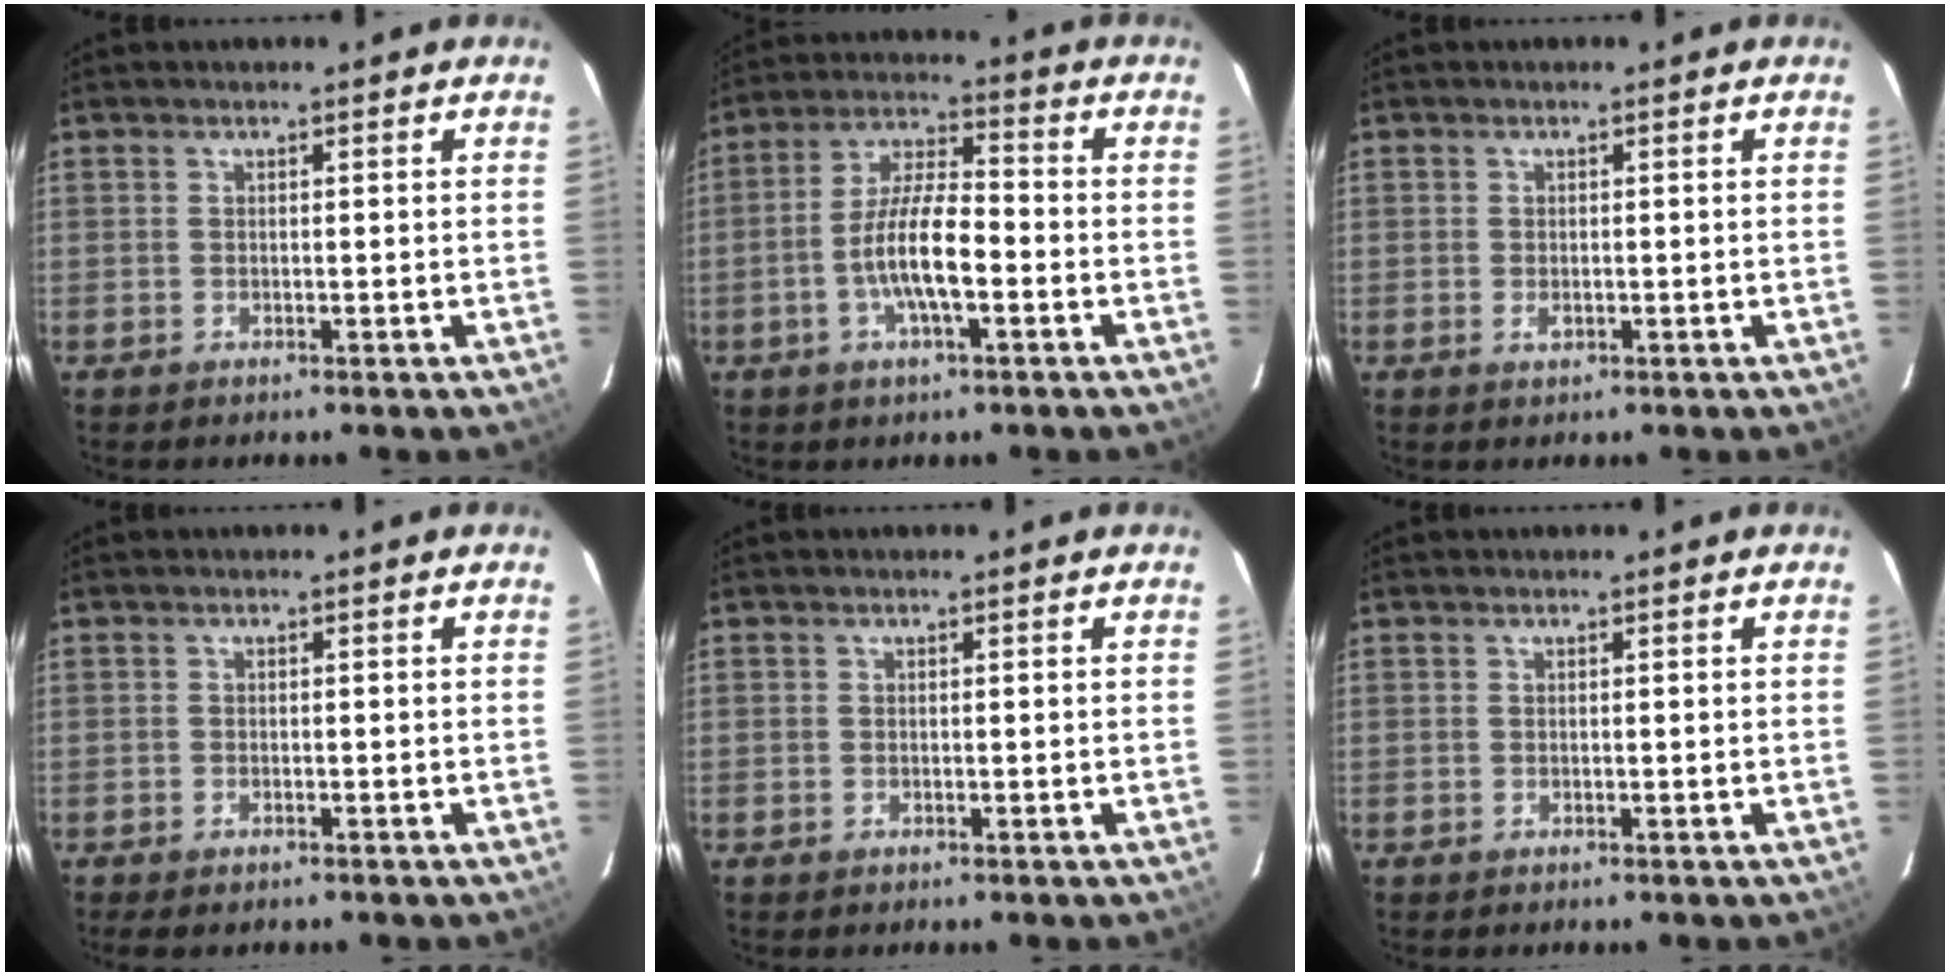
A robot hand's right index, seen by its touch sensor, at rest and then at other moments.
{"total": 10.8, "force": [-3.3, 2.9, 9.9], "torque": [-0.197, 0.002, -0.063]}
{"total": 1.3, "force": [-0.4, 1.0, 0.8], "torque": [-0.015, -0.001, -0.006]}
{"total": 2.1, "force": [-1.6, 0.9, 0.9], "torque": [-0.024, -0.006, -0.029]}
{"total": 0.0}
{"total": 0.0}